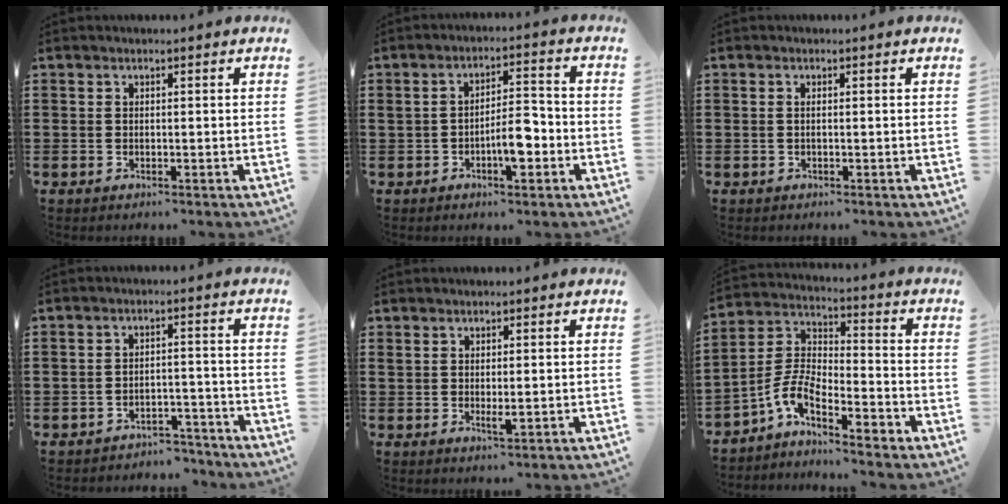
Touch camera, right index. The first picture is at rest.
{"total": 6.1, "force": [-2.1, 2.4, 5.1], "torque": [-0.084, 0.009, -0.043]}
{"total": 0.6, "force": [-0.1, 0.0, 0.5], "torque": [-0.009, -0.002, -0.002]}
{"total": 3.3, "force": [-3.2, 0.5, 0.5], "torque": [-0.012, 0.004, -0.066]}
{"total": 1.7, "force": [0.1, 0.3, 1.6], "torque": [-0.031, -0.004, 0.003]}
{"total": 5.9, "force": [-4.7, 1.5, 3.2], "torque": [-0.100, -0.024, -0.105]}